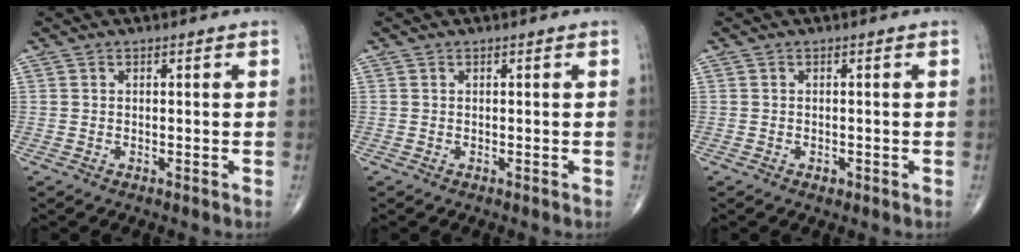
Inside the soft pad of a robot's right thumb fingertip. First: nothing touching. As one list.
[{"total": 0.0}, {"total": 0.9, "force": [-0.5, 0.6, 0.5], "torque": [-0.008, -0.001, -0.006]}]